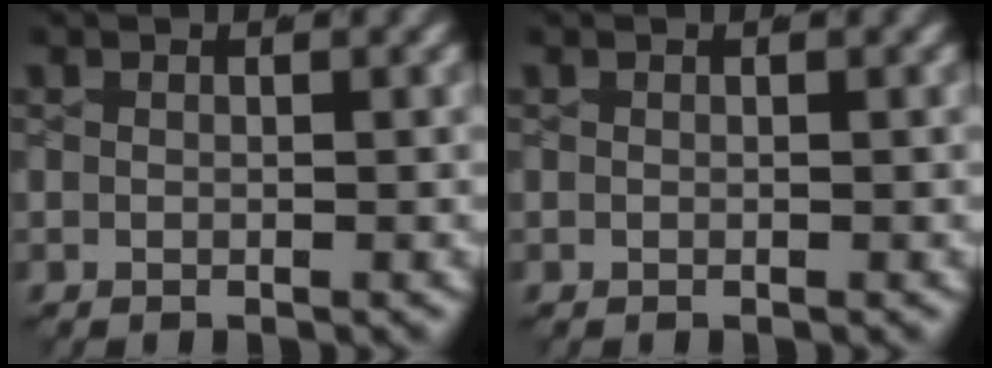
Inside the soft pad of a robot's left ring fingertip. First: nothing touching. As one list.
[{"total": 0.0}]